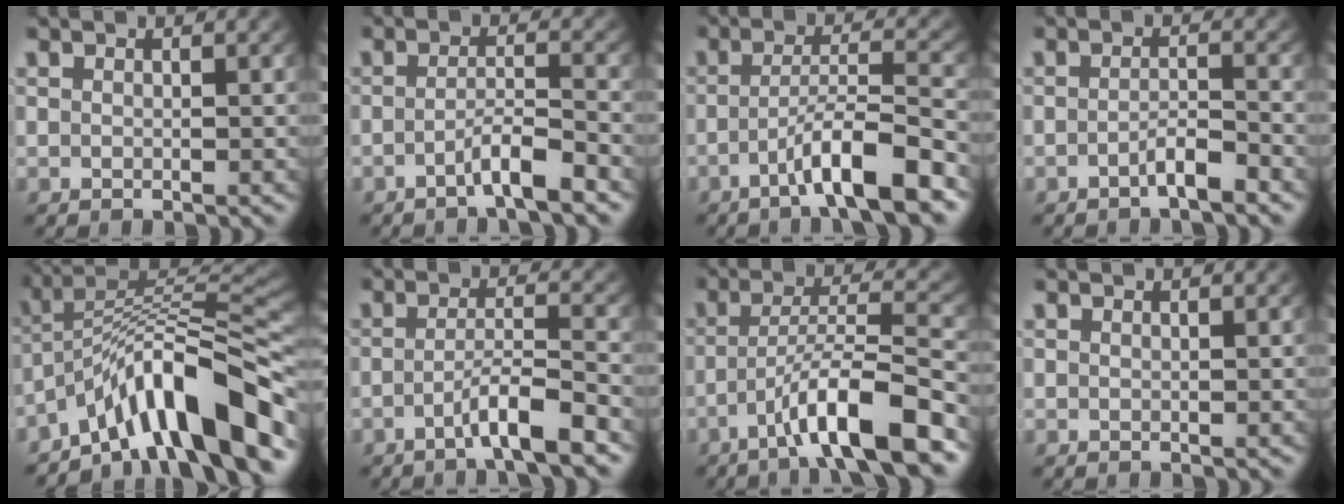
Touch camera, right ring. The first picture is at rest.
{"total": 3.0, "force": [-2.2, 0.1, 1.9], "torque": [-0.033, -0.006, -0.038]}
{"total": 5.6, "force": [-3.5, 0.7, 4.4], "torque": [-0.069, 0.000, -0.055]}
{"total": 2.0, "force": [-1.6, 0.0, 1.2], "torque": [-0.016, -0.006, -0.030]}
{"total": 11.9, "force": [-4.0, 6.2, 9.3], "torque": [-0.141, -0.010, -0.055]}
{"total": 3.9, "force": [-2.7, 0.3, 2.8], "torque": [-0.046, -0.003, -0.044]}
{"total": 7.0, "force": [-3.8, 1.3, 5.7], "torque": [-0.094, -0.003, -0.058]}
{"total": 0.0}